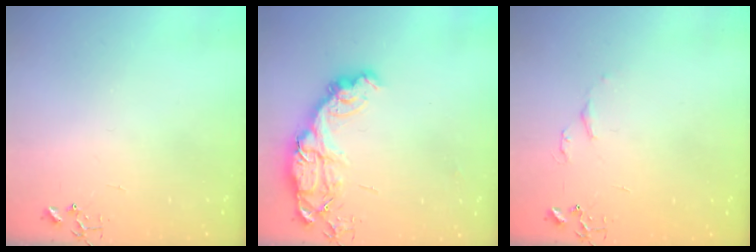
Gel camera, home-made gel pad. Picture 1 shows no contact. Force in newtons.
{"total": 15.0, "press": 14.9, "slide": 1.2}
{"total": 4.5, "press": 4.5, "slide": 0.7}